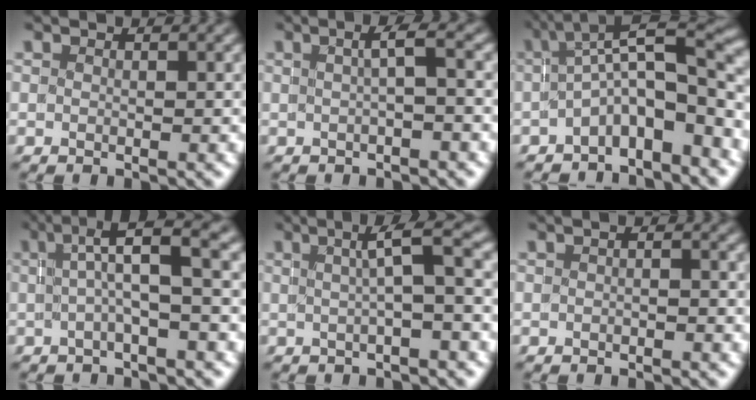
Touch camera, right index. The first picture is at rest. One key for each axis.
{"total": 1.6, "fx": -0.2, "fy": -0.3, "fz": 1.5, "tx": -0.018, "ty": 0.003, "tz": 0.001}
{"total": 8.1, "fx": -1.2, "fy": 3.8, "fz": 7.0, "tx": -0.083, "ty": 0.006, "tz": -0.021}
{"total": 4.2, "fx": 0.7, "fy": 0.7, "fz": 4.1, "tx": -0.051, "ty": 0.014, "tz": 0.009}
{"total": 3.0, "fx": 0.4, "fy": -0.7, "fz": 2.9, "tx": -0.029, "ty": 0.013, "tz": 0.008}
{"total": 0.7, "fx": -0.4, "fy": 0.5, "fz": 0.4, "tx": 0.003, "ty": 0.008, "tz": -0.013}